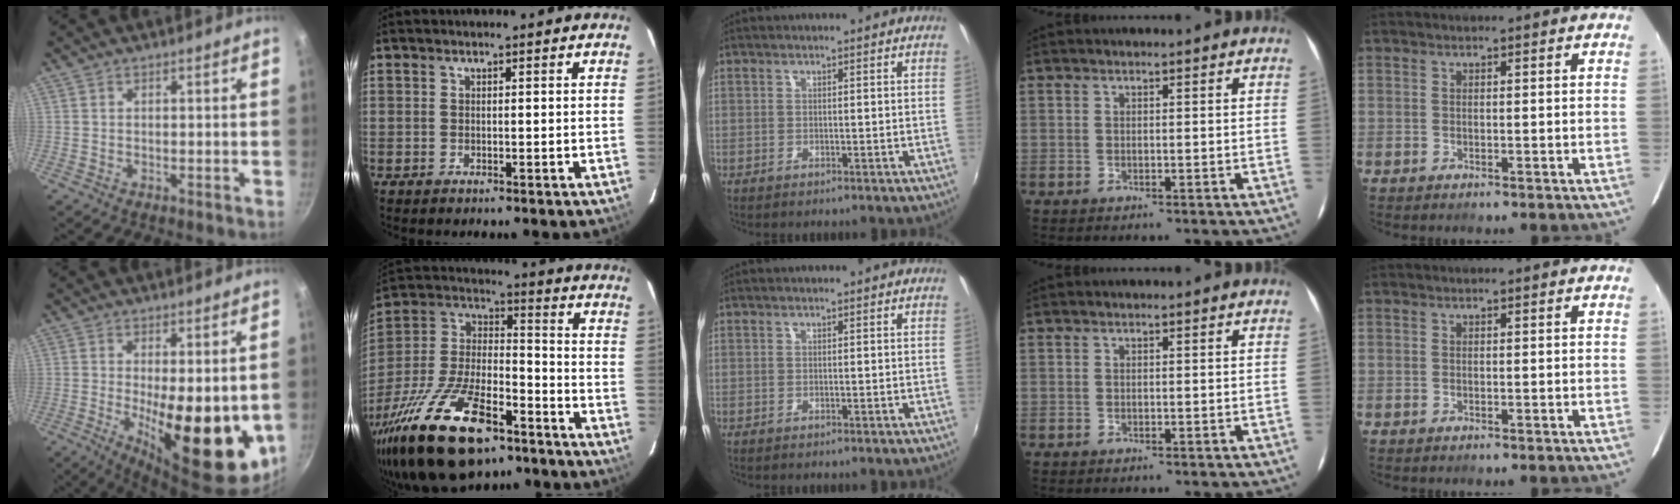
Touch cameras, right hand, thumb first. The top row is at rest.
{"thumb": {"total": 17.4, "force": [-1.9, 6.5, 16.0], "torque": [-0.208, -0.022, -0.015]}, "index": {"total": 28.4, "force": [-17.6, 11.9, 18.8], "torque": [-0.384, -0.023, -0.295]}}